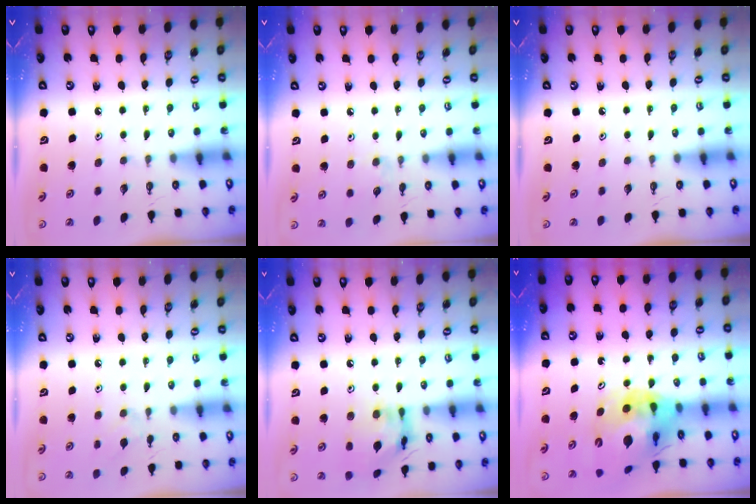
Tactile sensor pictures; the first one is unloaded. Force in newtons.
{"total": 2.9, "press": 2.9, "slide": 0.3}
{"total": 0.0}
{"total": 4.2, "press": 4.2, "slide": 0.7}
{"total": 14.0, "press": 13.9, "slide": 1.3}
{"total": 18.9, "press": 18.8, "slide": 2.6}